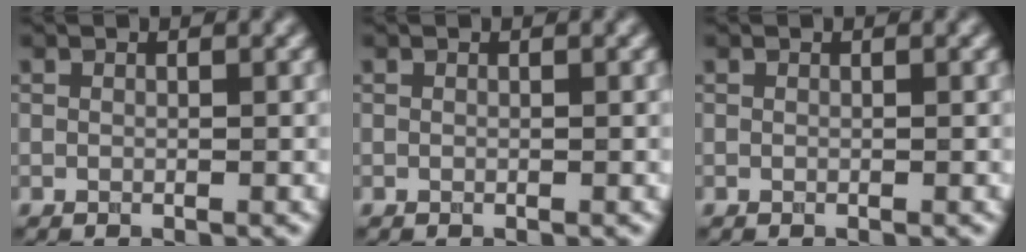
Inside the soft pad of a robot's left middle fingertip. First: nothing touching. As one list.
[{"total": 0.0}, {"total": 0.0}]